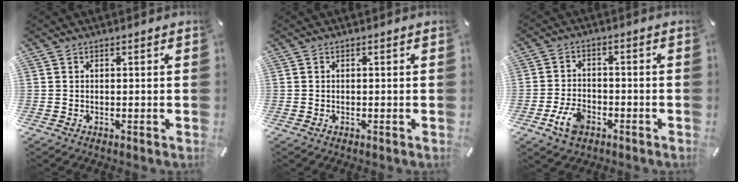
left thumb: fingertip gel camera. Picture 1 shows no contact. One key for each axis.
{"total": 0.0}
{"total": 6.6, "fx": -3.2, "fy": 4.2, "fz": 4.0, "tx": -0.093, "ty": 0.011, "tz": -0.062}